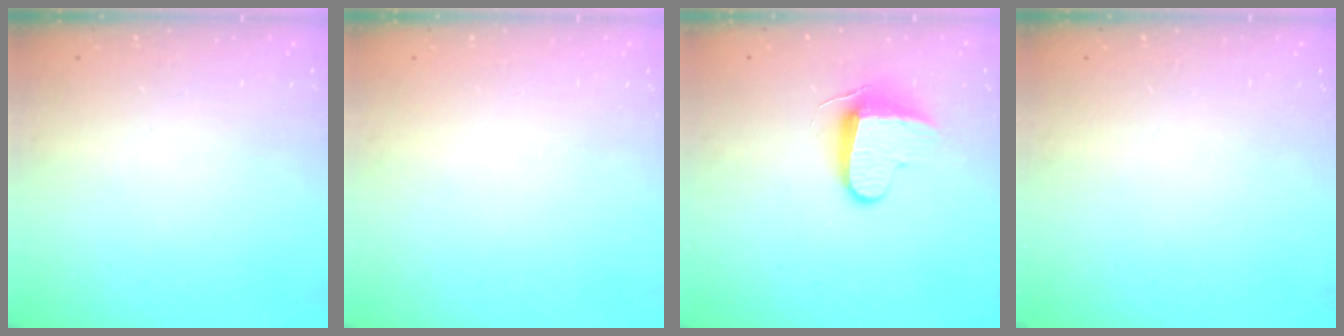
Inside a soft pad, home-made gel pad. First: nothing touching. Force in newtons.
{"total": 0.0}
{"total": 8.9, "press": 8.9, "slide": 0.8}
{"total": 0.0}